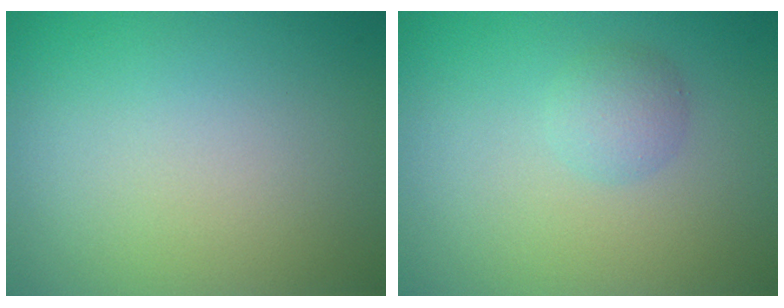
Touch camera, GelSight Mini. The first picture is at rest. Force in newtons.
{"total": 1.9, "press": 1.9, "slide": 0.1}